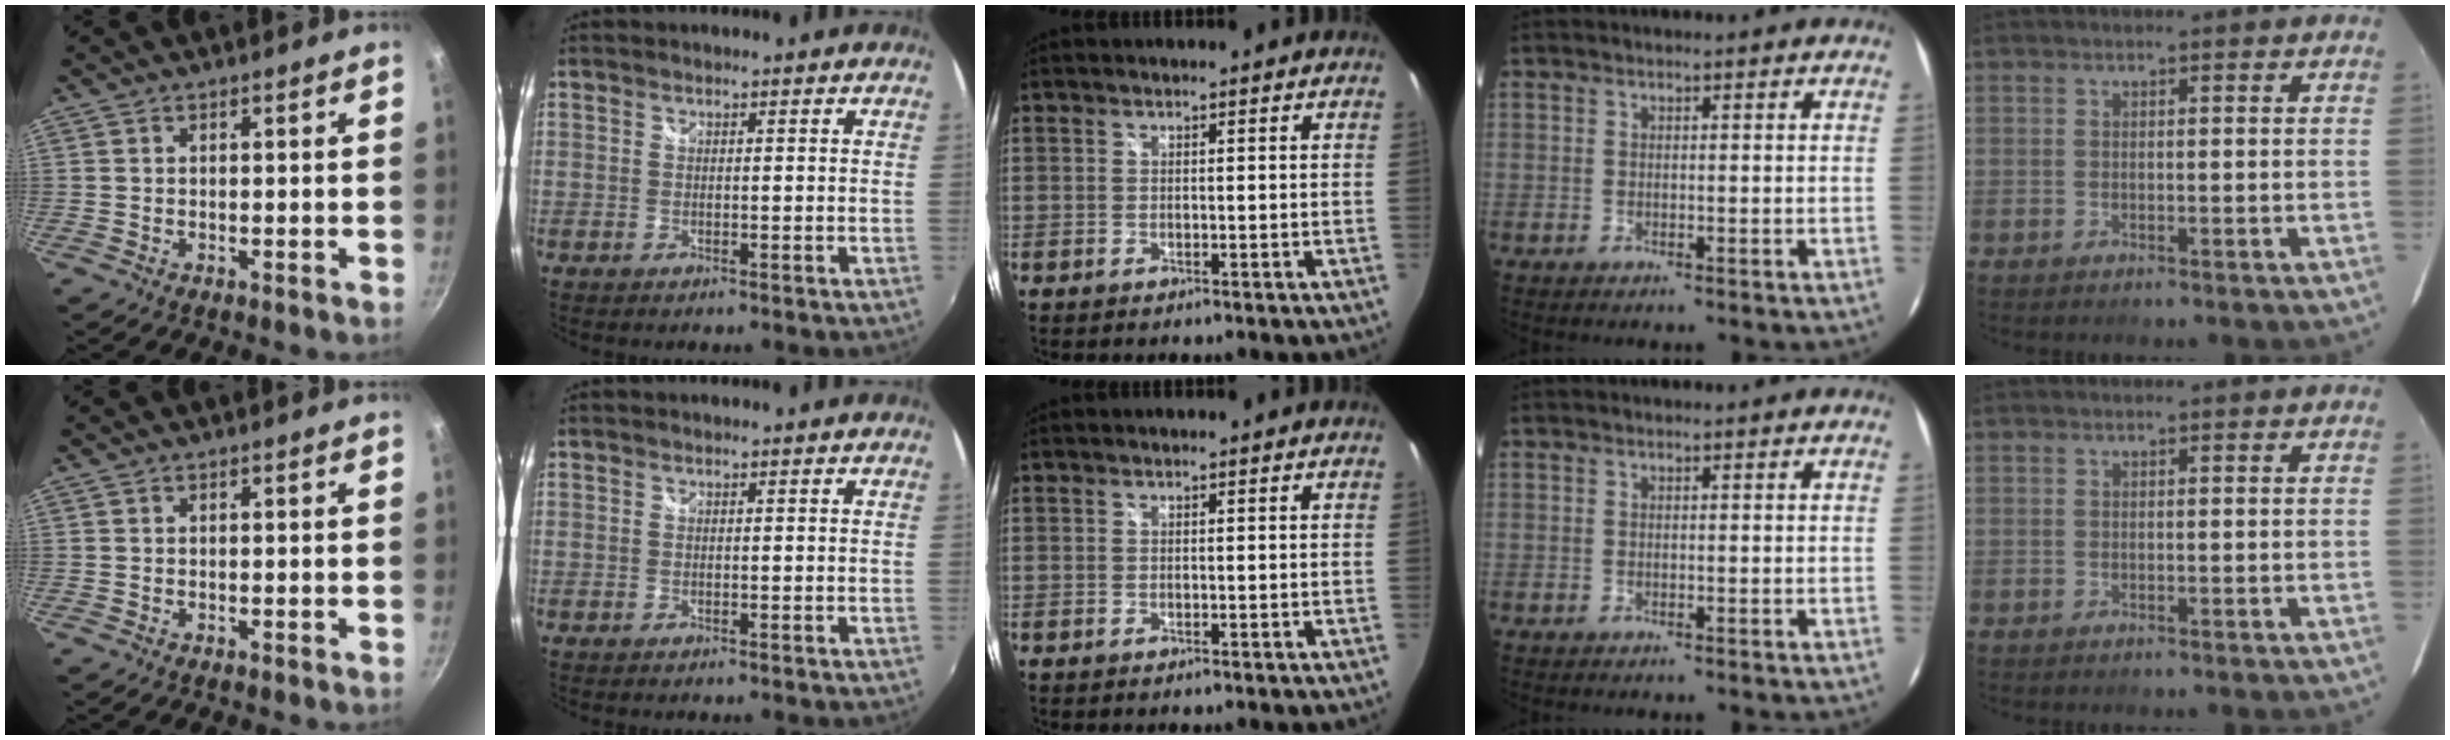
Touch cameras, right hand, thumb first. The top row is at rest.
{}